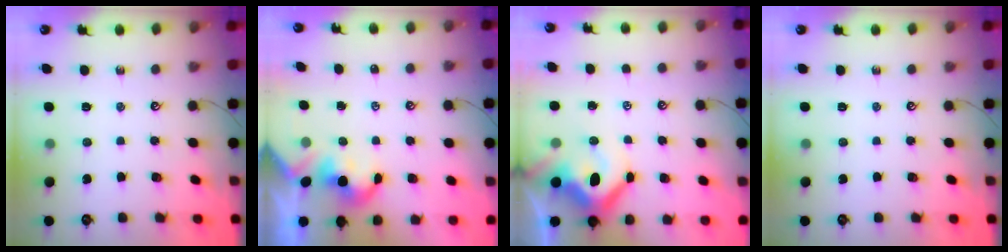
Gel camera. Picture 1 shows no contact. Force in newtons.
{"total": 2.0, "press": 2.0, "slide": 0.4}
{"total": 10.5, "press": 10.4, "slide": 1.8}
{"total": 0.0}